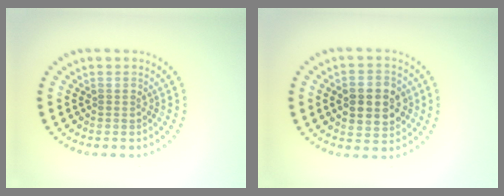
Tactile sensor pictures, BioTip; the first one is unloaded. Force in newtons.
{"total": 5.5, "press": 5.5, "slide": 0.4}